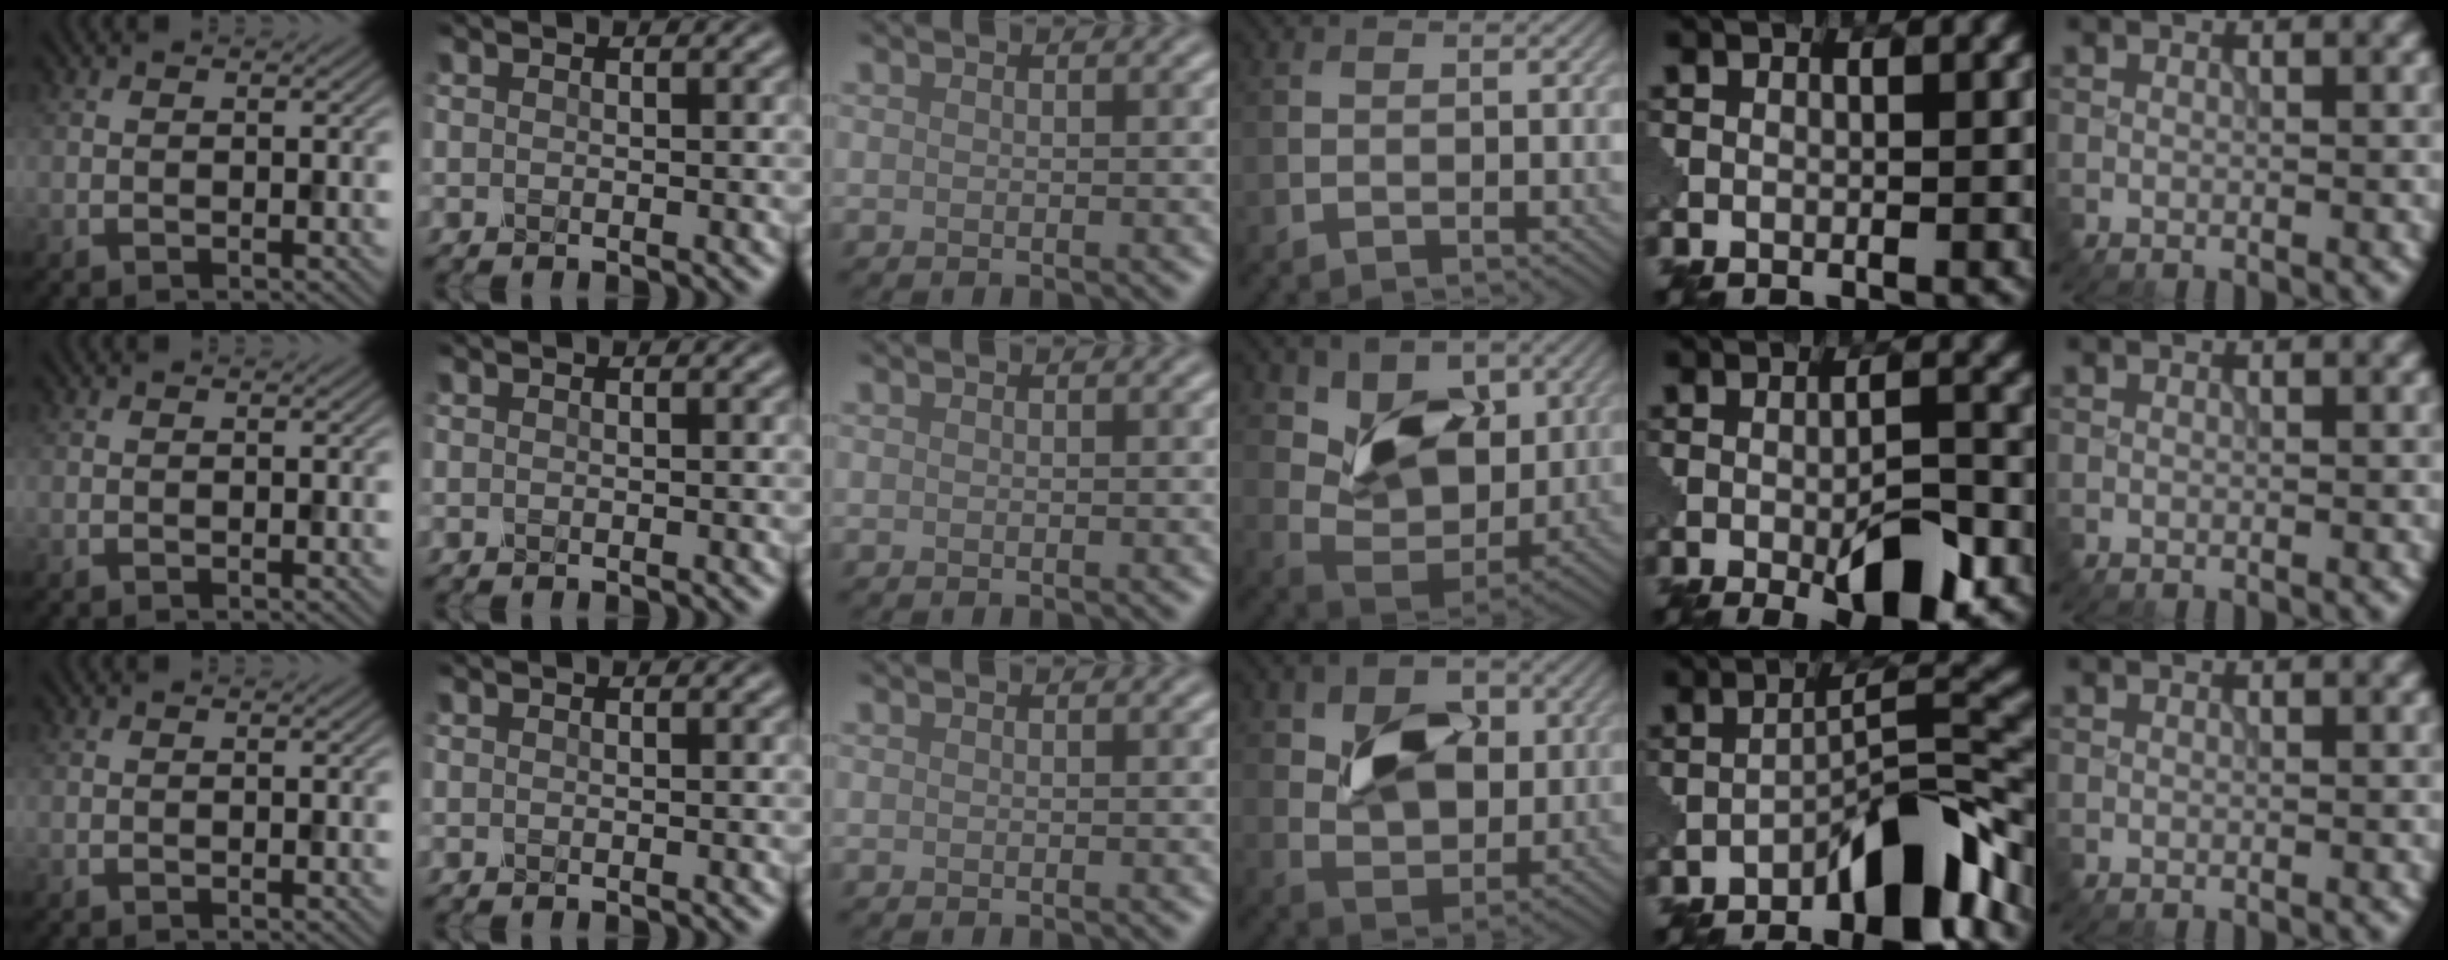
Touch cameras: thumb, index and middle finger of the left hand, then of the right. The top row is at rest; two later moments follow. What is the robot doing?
{"motion": "insert", "object": "pin"}